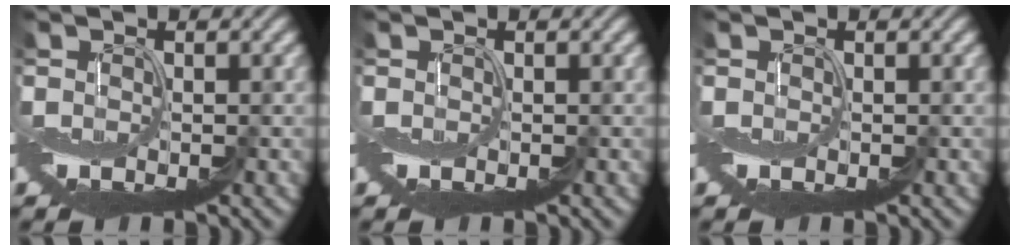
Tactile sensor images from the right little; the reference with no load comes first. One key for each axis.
{"total": 0.0}
{"total": 0.0}